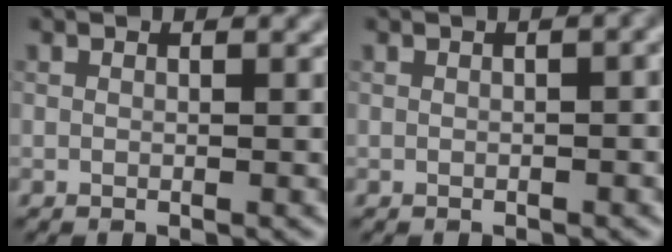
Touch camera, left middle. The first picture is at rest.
{"total": 1.5, "force": [0.1, 0.4, 1.4], "torque": [-0.019, 0.002, 0.001]}